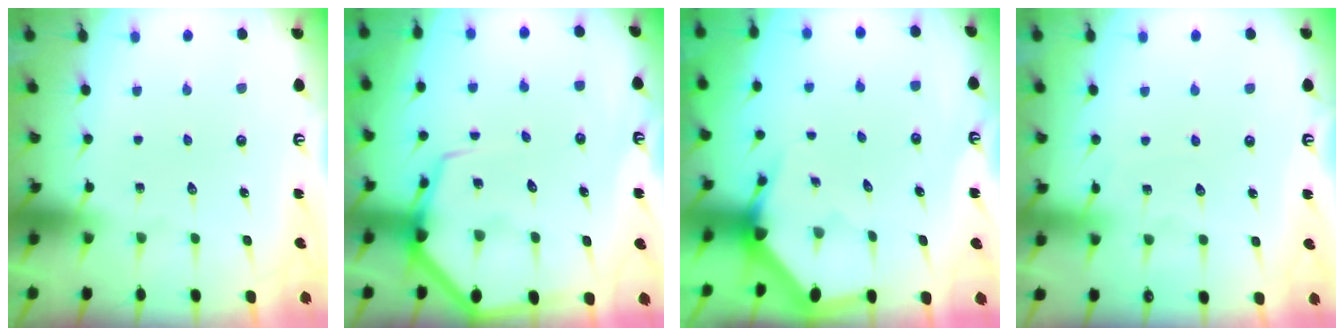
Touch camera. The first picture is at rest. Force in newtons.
{"total": 7.9, "press": 7.8, "slide": 0.5}
{"total": 3.4, "press": 3.4, "slide": 0.1}
{"total": 3.7, "press": 3.6, "slide": 0.4}